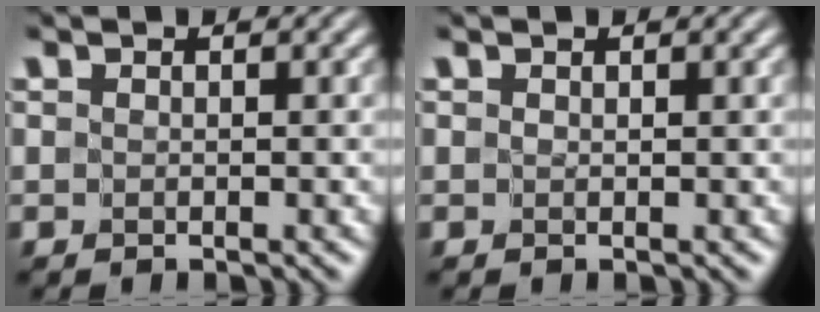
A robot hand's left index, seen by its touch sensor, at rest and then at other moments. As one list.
[{"total": 0.0}]